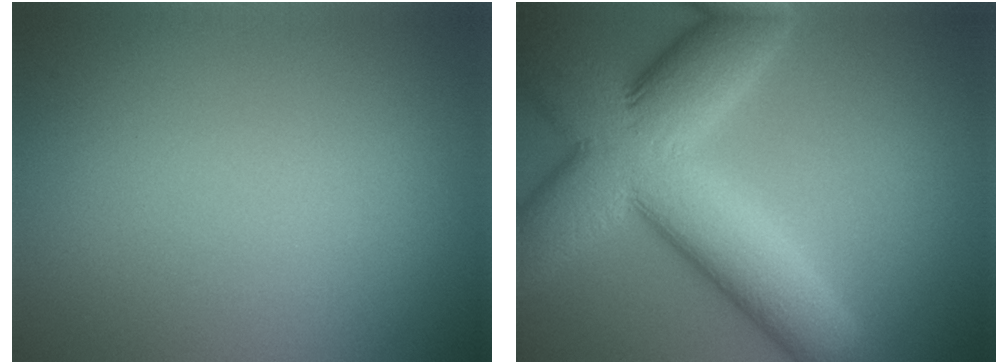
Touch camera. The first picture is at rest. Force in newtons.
{"total": 12.7, "press": 12.7, "slide": 0.2}